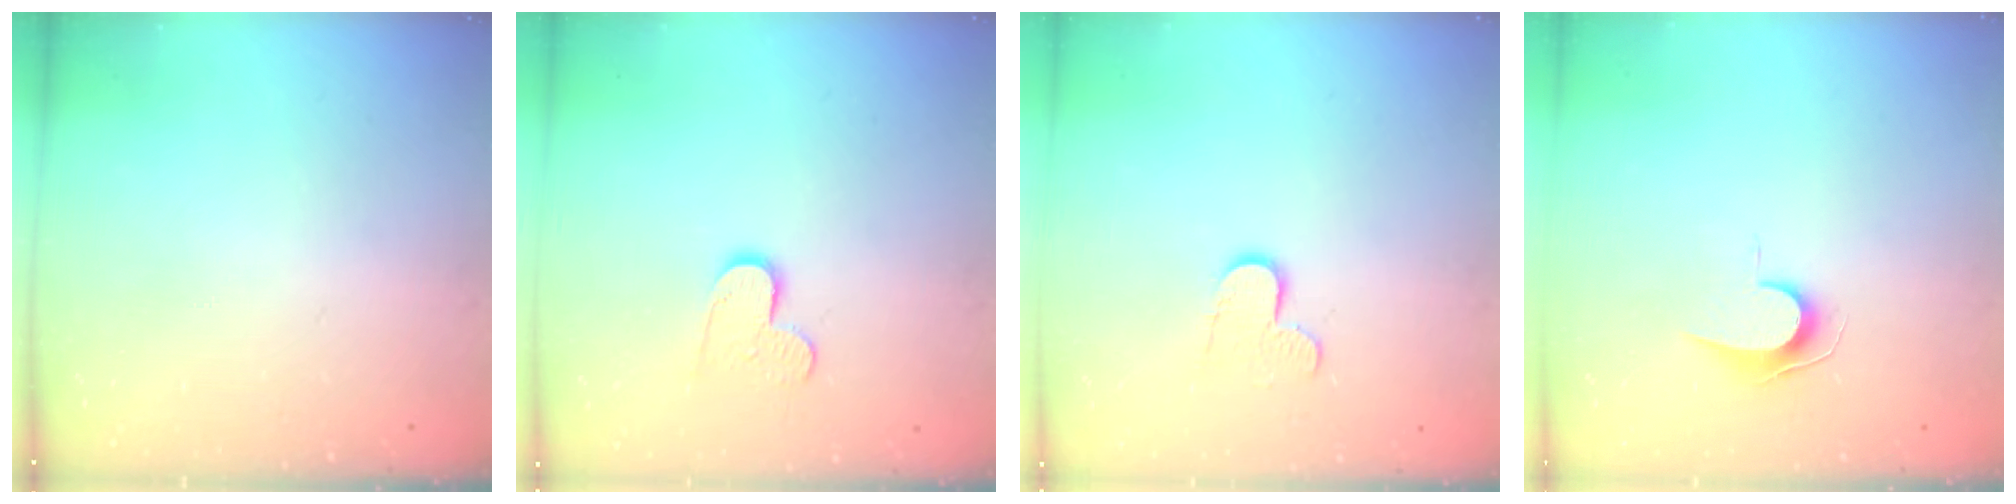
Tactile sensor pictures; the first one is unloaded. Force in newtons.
{"total": 8.0, "press": 8.0, "slide": 0.6}
{"total": 7.2, "press": 7.2, "slide": 0.4}
{"total": 7.0, "press": 7.0, "slide": 0.6}